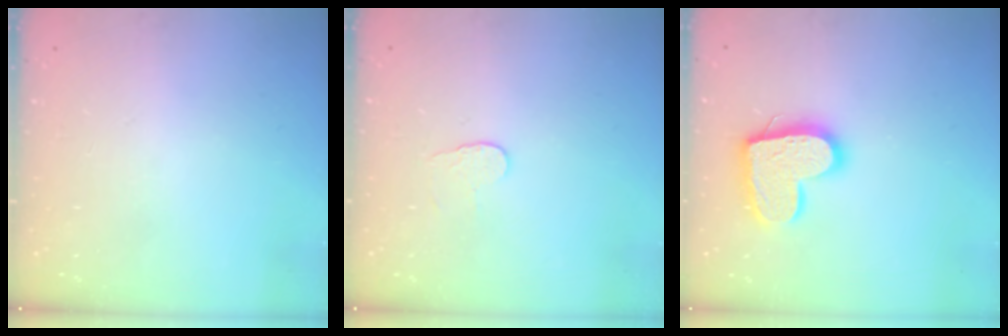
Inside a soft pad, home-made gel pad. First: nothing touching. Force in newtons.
{"total": 3.1, "press": 3.1, "slide": 0.3}
{"total": 15.1, "press": 15.0, "slide": 1.0}